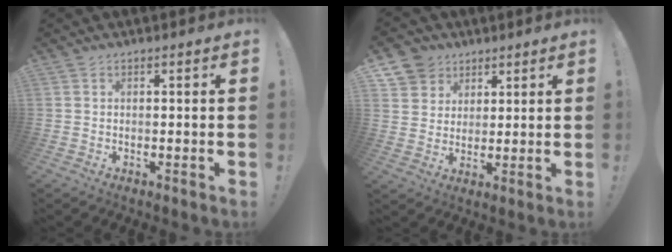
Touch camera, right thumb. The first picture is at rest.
{"total": 8.0, "force": [4.6, 6.4, 1.0], "torque": [-0.010, -0.036, 0.091]}